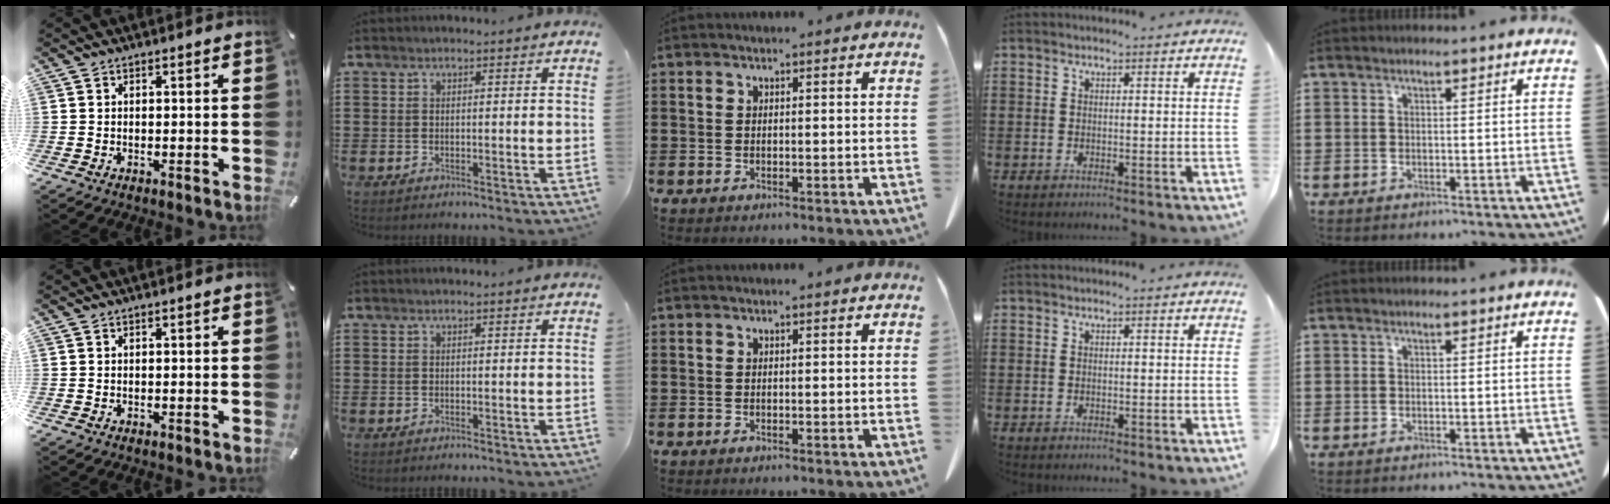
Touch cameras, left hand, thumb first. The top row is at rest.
{}